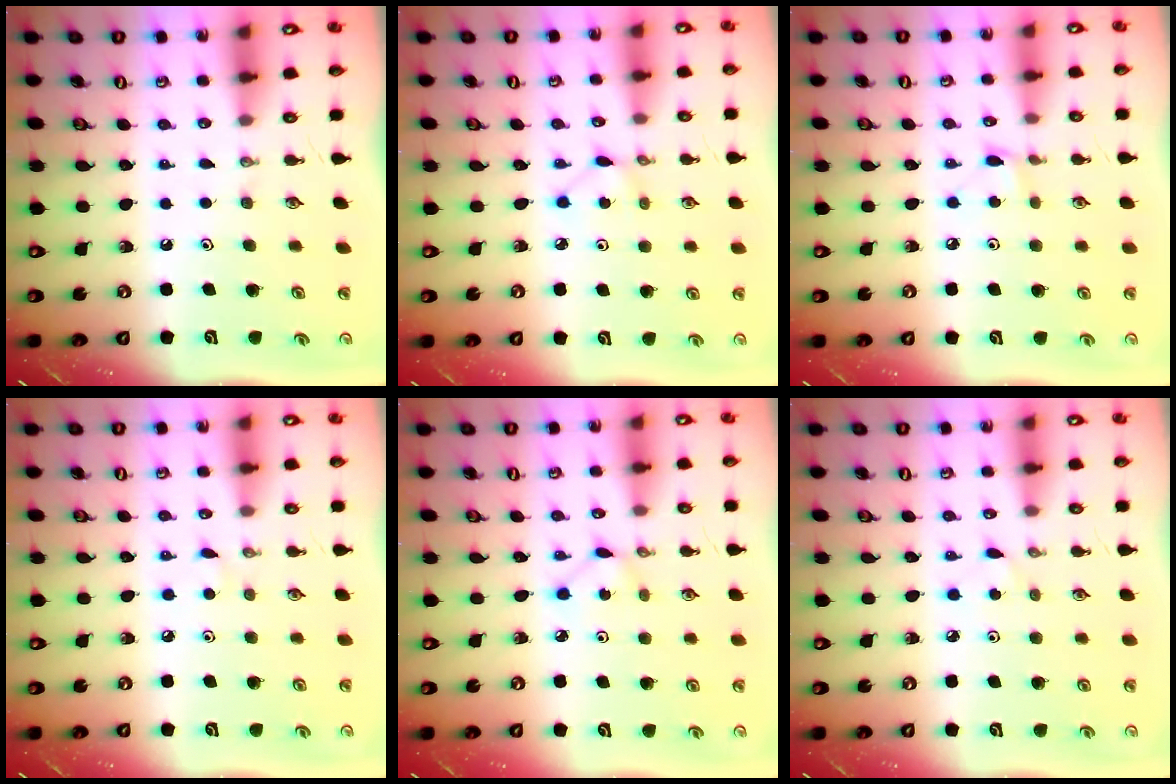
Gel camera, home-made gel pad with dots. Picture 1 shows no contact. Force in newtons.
{"total": 2.4, "press": 2.4, "slide": 0.3}
{"total": 3.5, "press": 3.5, "slide": 0.3}
{"total": 2.1, "press": 2.1, "slide": 0.3}
{"total": 1.7, "press": 1.6, "slide": 0.2}
{"total": 2.9, "press": 2.9, "slide": 0.1}